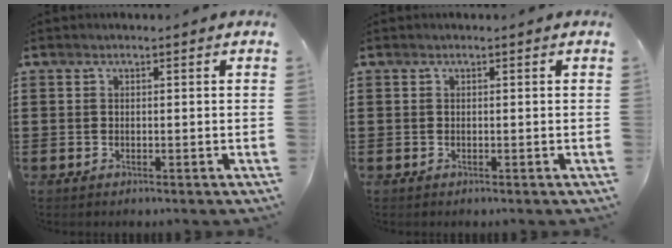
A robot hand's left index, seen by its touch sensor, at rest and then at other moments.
{"total": 0.0}